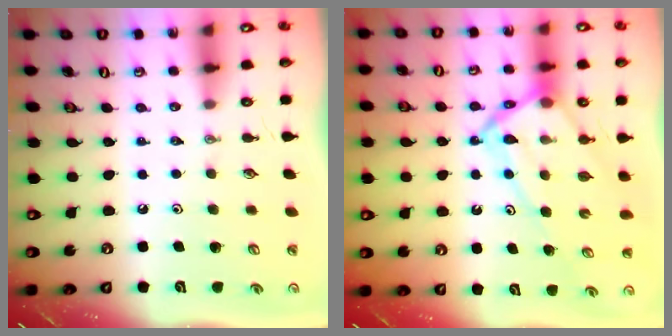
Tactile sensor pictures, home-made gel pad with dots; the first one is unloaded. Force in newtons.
{"total": 13.2, "press": 13.1, "slide": 1.5}